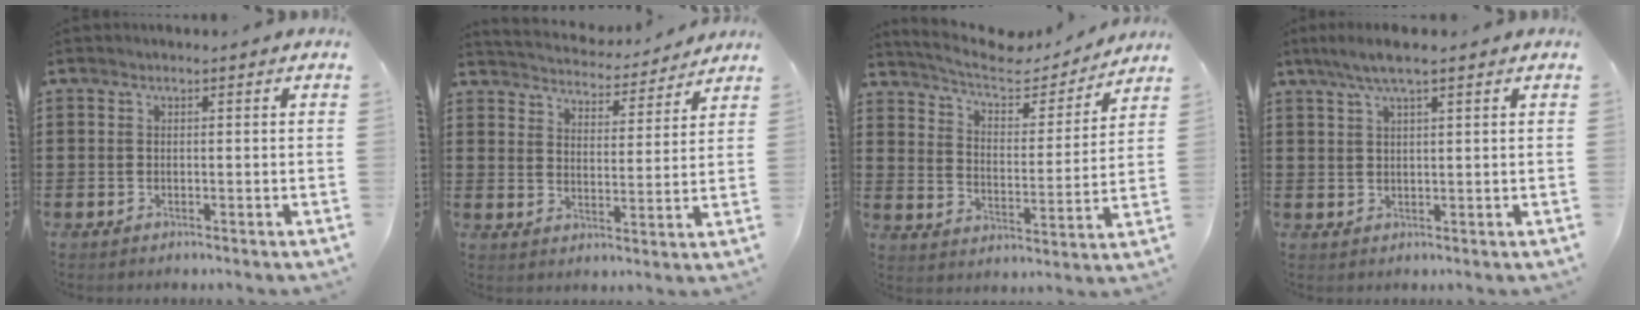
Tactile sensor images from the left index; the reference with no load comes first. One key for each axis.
{"total": 4.2, "fx": 4.2, "fy": 0.0, "fz": -0.1, "tx": -0.024, "ty": -0.035, "tz": 0.068}
{"total": 6.1, "fx": 5.5, "fy": 1.7, "fz": 2.3, "tx": -0.073, "ty": -0.031, "tz": 0.088}
{"total": 4.2, "fx": 2.8, "fy": 0.4, "fz": 3.1, "tx": -0.063, "ty": 0.003, "tz": 0.049}